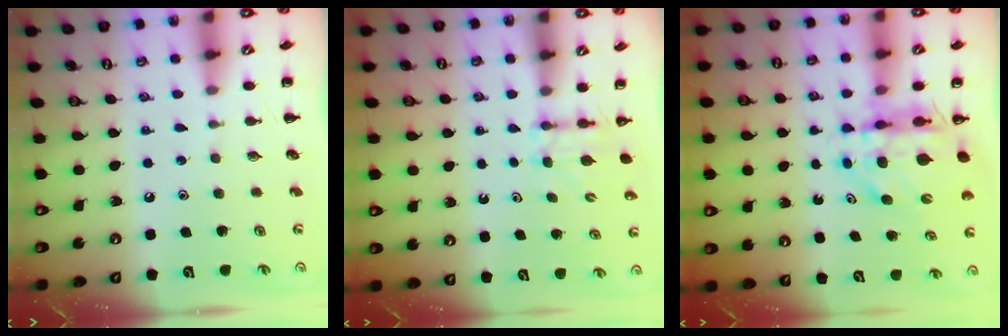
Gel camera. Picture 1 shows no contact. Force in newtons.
{"total": 2.7, "press": 2.5, "slide": 1.1}
{"total": 7.4, "press": 7.0, "slide": 2.2}